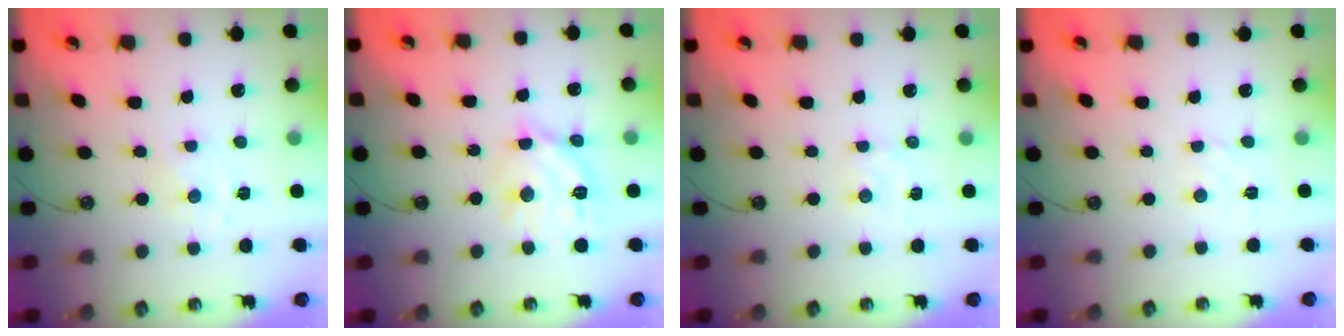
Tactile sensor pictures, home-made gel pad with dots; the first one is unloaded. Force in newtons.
{"total": 14.5, "press": 14.4, "slide": 1.3}
{"total": 2.0, "press": 2.0, "slide": 0.4}
{"total": 2.4, "press": 2.4, "slide": 0.2}